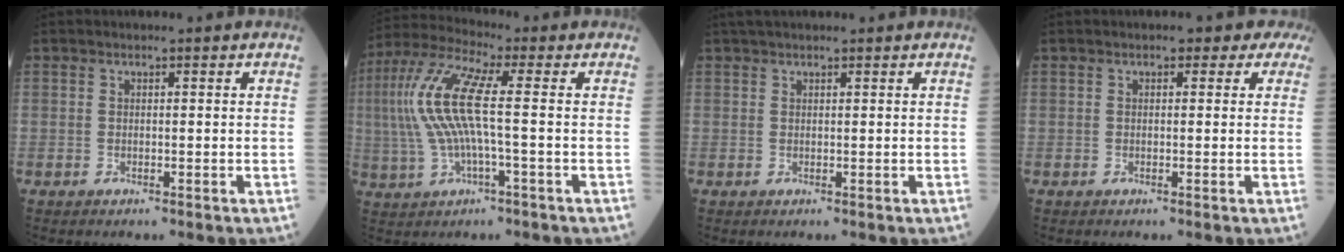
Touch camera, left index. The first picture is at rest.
{"total": 10.7, "force": [0.4, 1.5, 10.6], "torque": [-0.245, 0.025, 0.001]}
{"total": 3.2, "force": [2.7, 0.6, 1.7], "torque": [-0.026, 0.034, 0.046]}
{"total": 3.2, "force": [2.0, 1.8, 1.6], "torque": [-0.008, 0.017, 0.010]}